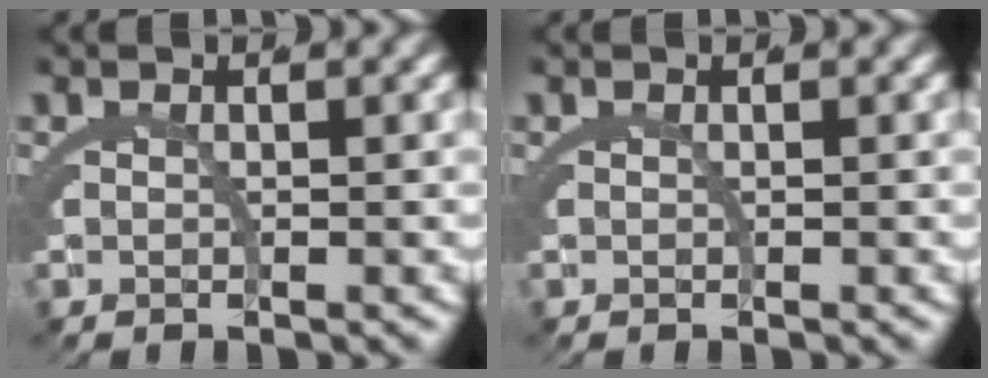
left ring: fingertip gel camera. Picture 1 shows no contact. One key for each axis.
{"total": 0.0}